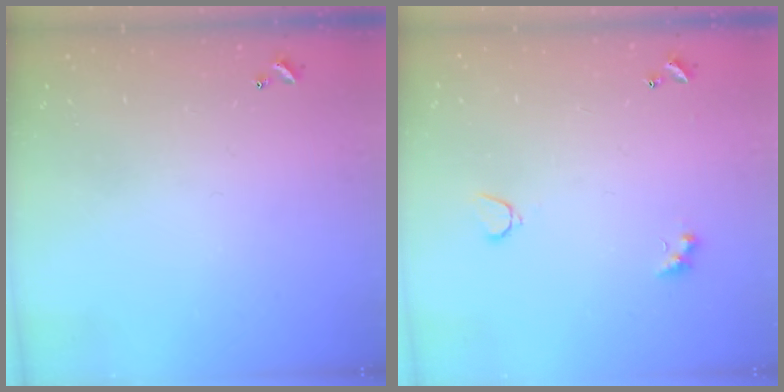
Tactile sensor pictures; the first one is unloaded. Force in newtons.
{"total": 3.5, "press": 3.3, "slide": 0.9}